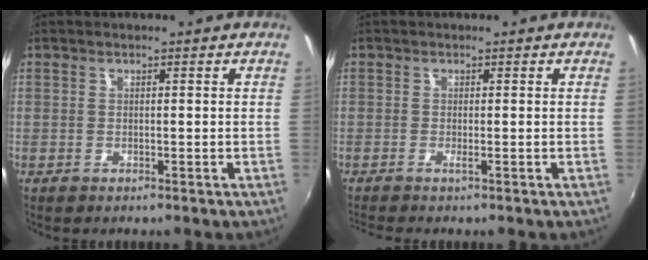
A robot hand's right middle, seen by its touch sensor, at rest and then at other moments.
{"total": 1.0, "force": [-0.7, -0.3, 0.7], "torque": [-0.016, -0.001, -0.016]}